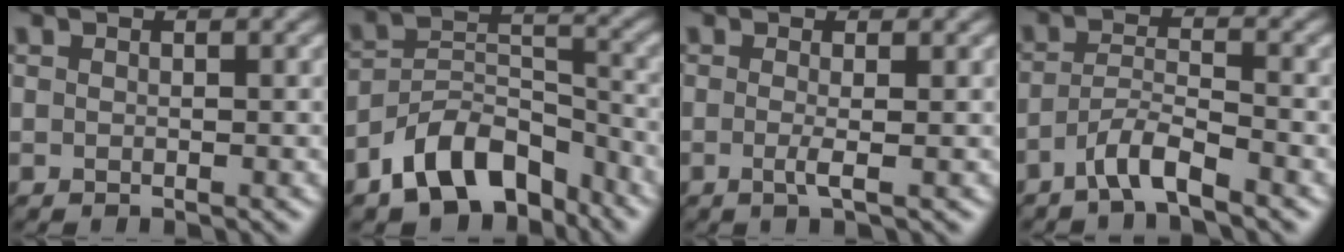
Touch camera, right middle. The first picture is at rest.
{"total": 8.7, "force": [-5.9, 4.6, 4.4], "torque": [-0.067, -0.001, -0.118]}
{"total": 1.7, "force": [-0.3, 0.4, 1.6], "torque": [-0.031, -0.007, -0.008]}
{"total": 3.4, "force": [-2.5, 0.5, 2.3], "torque": [-0.041, 0.009, -0.055]}